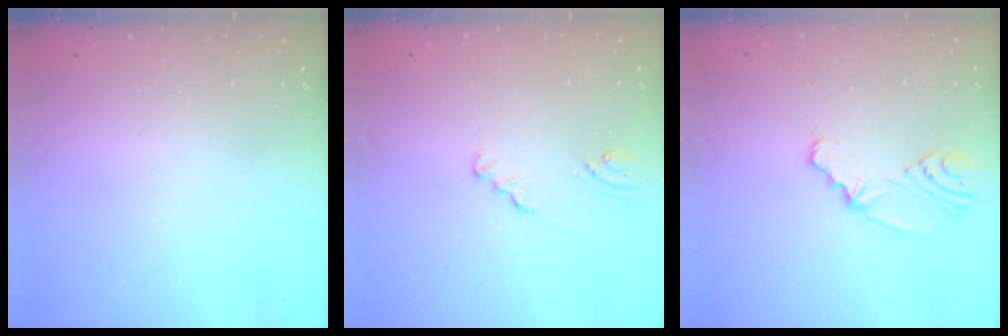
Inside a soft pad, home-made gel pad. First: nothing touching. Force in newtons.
{"total": 1.5, "press": 1.5, "slide": 0.2}
{"total": 4.6, "press": 1.9, "slide": 4.2}